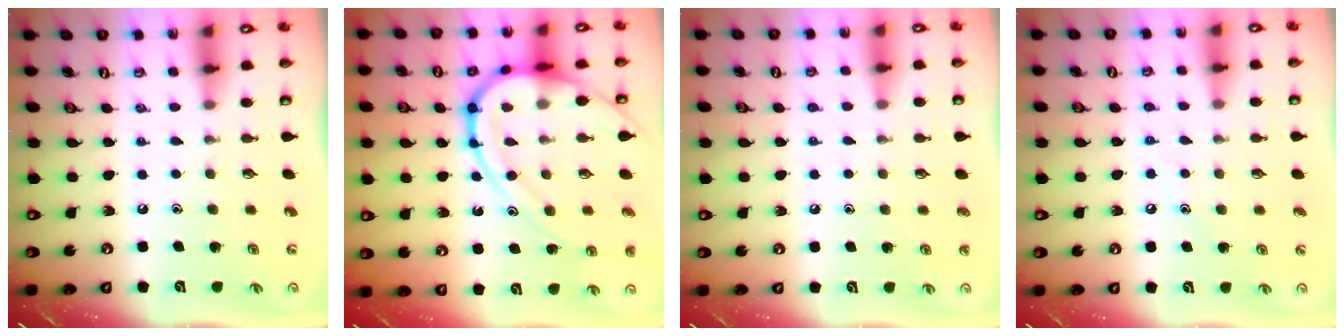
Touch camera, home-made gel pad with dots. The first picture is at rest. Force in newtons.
{"total": 17.3, "press": 17.2, "slide": 1.7}
{"total": 4.2, "press": 4.1, "slide": 0.4}
{"total": 4.6, "press": 4.5, "slide": 0.5}